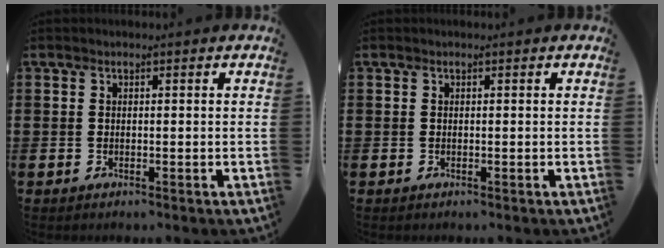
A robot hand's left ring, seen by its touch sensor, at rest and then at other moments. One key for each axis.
{"total": 0.0}